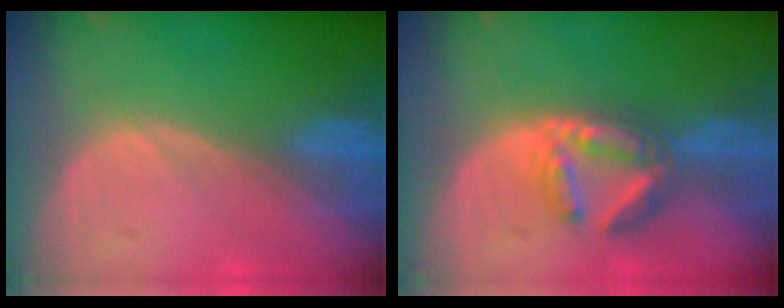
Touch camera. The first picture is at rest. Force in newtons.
{"total": 6.1, "press": 5.7, "slide": 2.3}